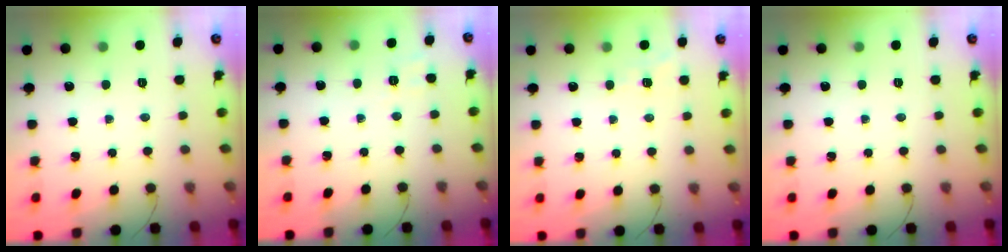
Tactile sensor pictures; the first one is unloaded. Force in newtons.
{"total": 2.9, "press": 2.2, "slide": 1.9}
{"total": 7.4, "press": 7.2, "slide": 1.6}
{"total": 0.0}